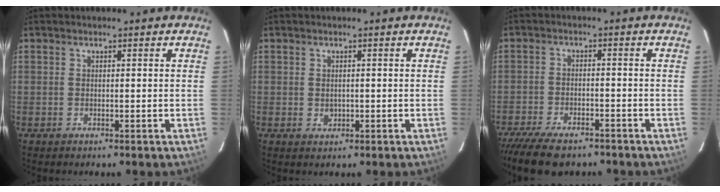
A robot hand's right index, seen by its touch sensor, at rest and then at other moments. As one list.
[{"total": 1.4, "force": [-0.1, 1.2, 0.5], "torque": [-0.004, 0.001, 0.000]}, {"total": 11.3, "force": [-9.2, 3.9, 5.2], "torque": [-0.125, -0.027, -0.156]}]